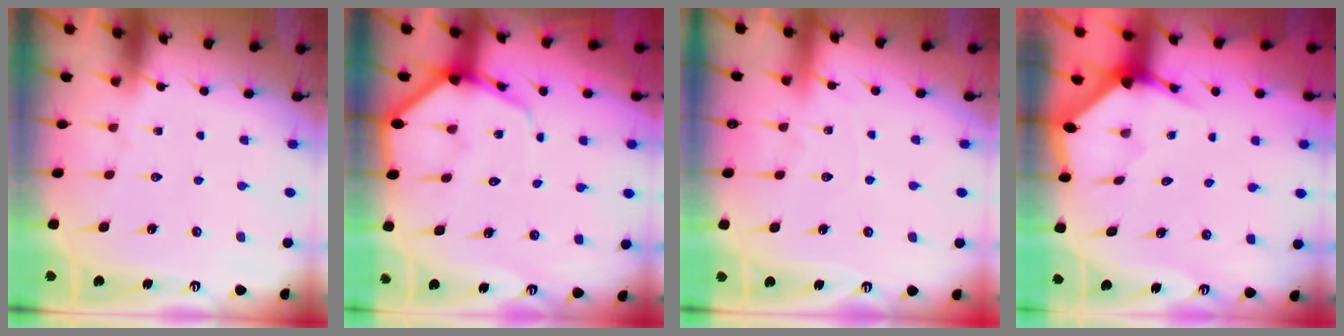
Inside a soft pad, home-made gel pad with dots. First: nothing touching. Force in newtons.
{"total": 6.7, "press": 6.7, "slide": 0.7}
{"total": 4.7, "press": 4.7, "slide": 0.5}
{"total": 3.2, "press": 3.2, "slide": 0.3}